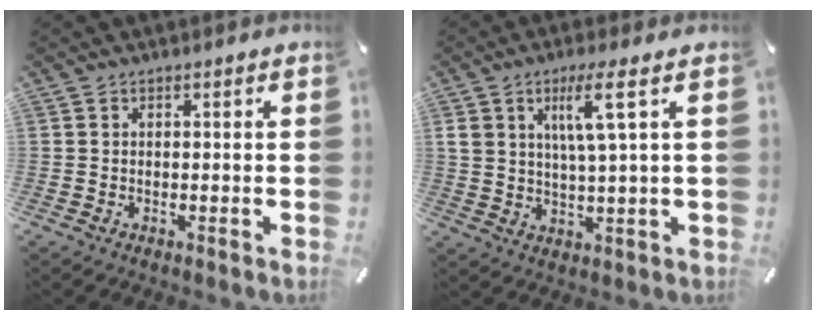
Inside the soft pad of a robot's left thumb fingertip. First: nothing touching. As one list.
[{"total": 8.5, "force": [3.6, 1.3, 7.6], "torque": [-0.148, 0.000, 0.058]}]